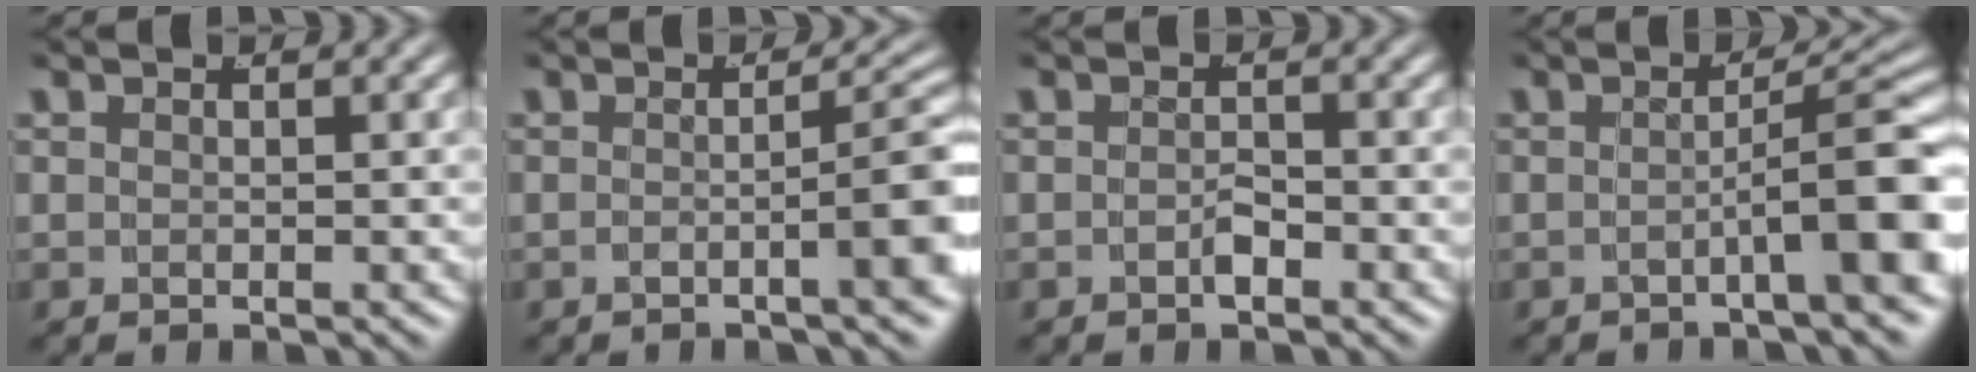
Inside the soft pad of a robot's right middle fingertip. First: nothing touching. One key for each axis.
{"total": 4.4, "fx": -1.6, "fy": 0.6, "fz": 4.1, "tx": -0.048, "ty": 0.000, "tz": -0.024}
{"total": 1.2, "fx": -0.8, "fy": 0.4, "fz": 0.8, "tx": -0.009, "ty": -0.001, "tz": -0.016}
{"total": 5.9, "fx": -2.1, "fy": 0.8, "fz": 5.4, "tx": -0.056, "ty": 0.008, "tz": -0.033}